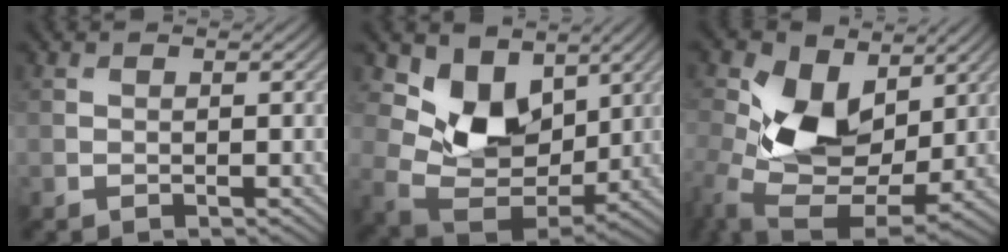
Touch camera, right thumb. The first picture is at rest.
{"total": 10.2, "force": [4.6, 6.8, 6.0], "torque": [-0.129, -0.021, 0.083]}
{"total": 13.0, "force": [2.3, 8.6, 9.5], "torque": [-0.217, -0.013, 0.040]}